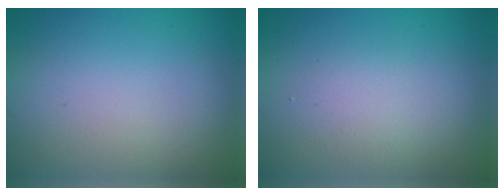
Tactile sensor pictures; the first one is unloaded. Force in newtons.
{"total": 2.1, "press": 2.1, "slide": 0.1}